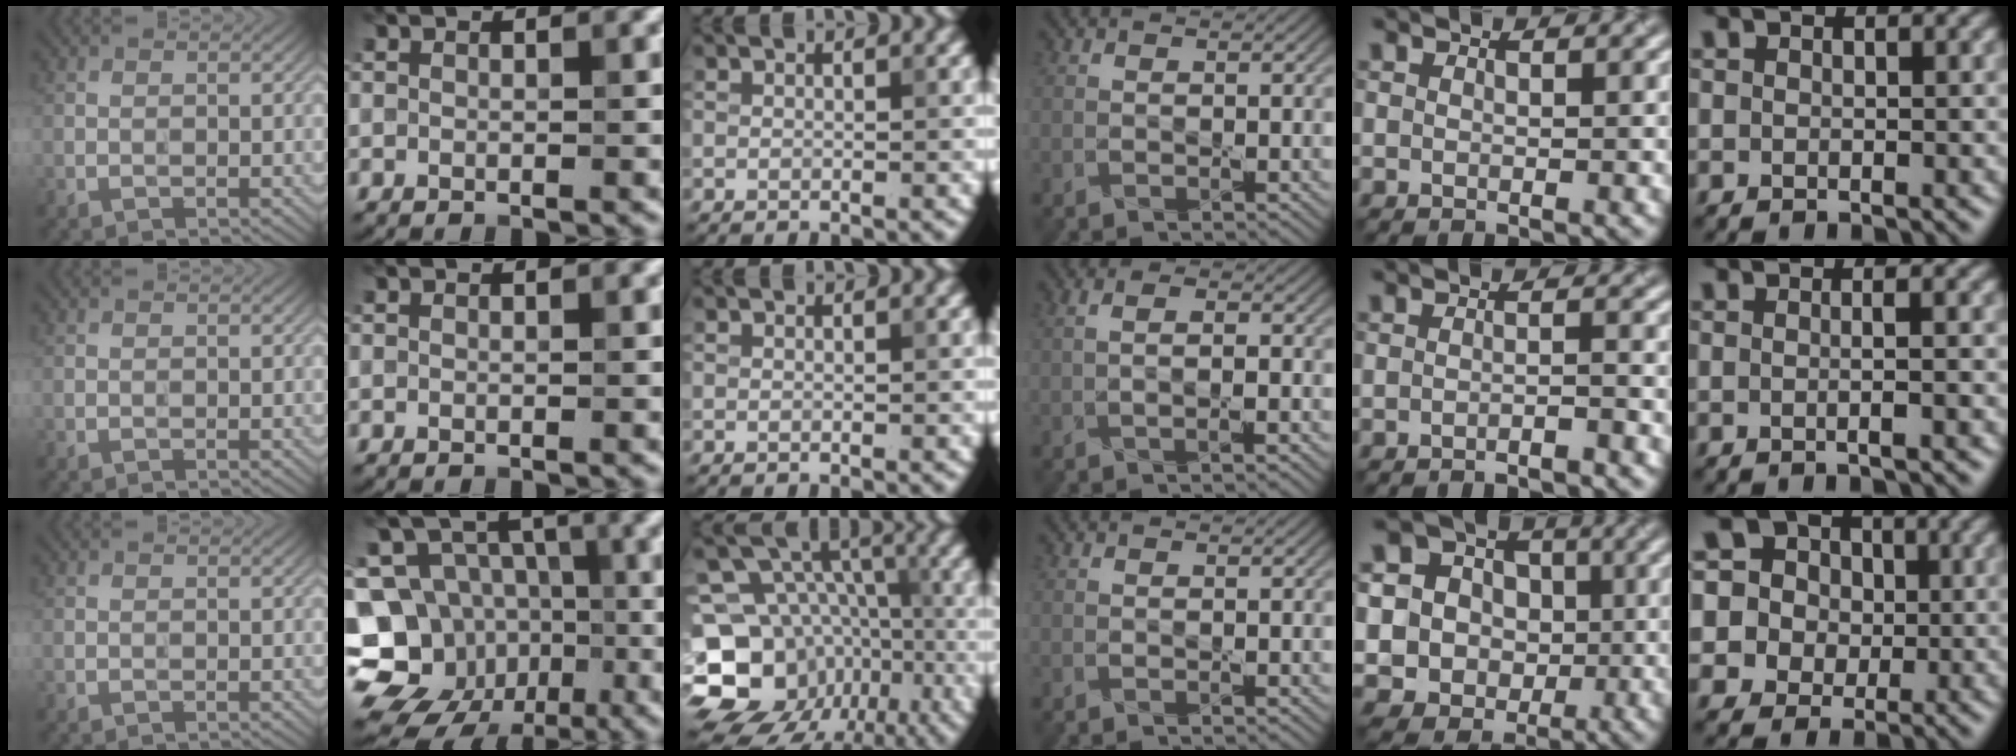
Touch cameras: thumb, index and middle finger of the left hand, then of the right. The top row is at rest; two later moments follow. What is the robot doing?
{"motion": "wipe", "object": "paper plate"}